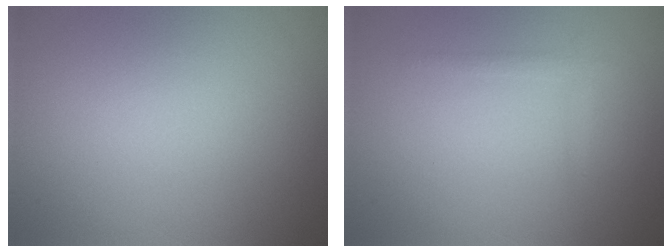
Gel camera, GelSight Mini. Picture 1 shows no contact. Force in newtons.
{"total": 0.9, "press": 0.9, "slide": 0.0}